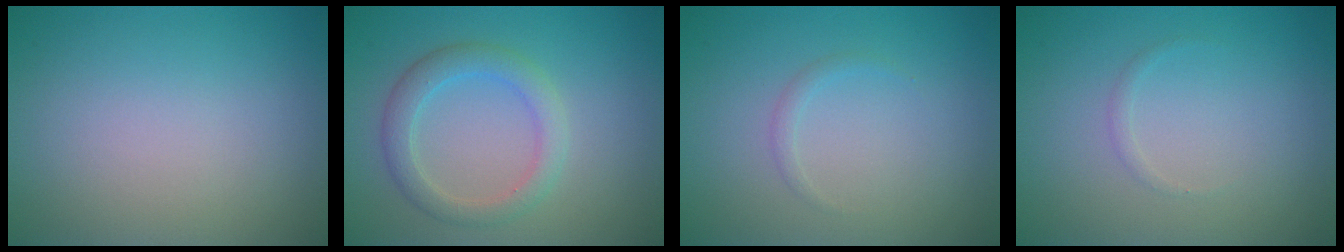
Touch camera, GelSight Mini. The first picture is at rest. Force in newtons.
{"total": 3.0, "press": 2.9, "slide": 0.3}
{"total": 0.7, "press": 0.7, "slide": 0.0}
{"total": 0.5, "press": 0.5, "slide": 0.0}